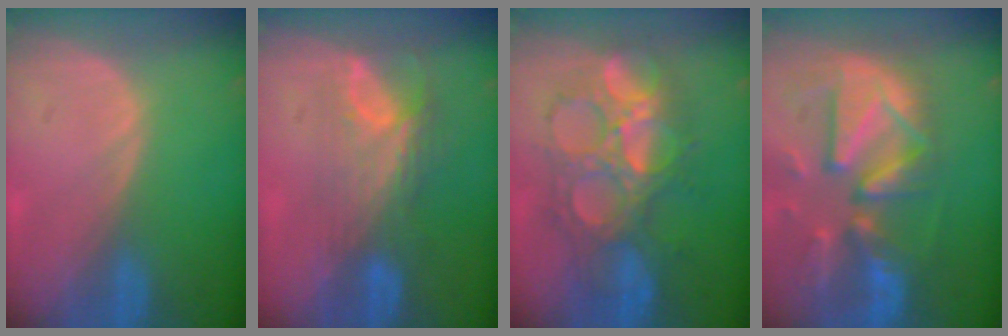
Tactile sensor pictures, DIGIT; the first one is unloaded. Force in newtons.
{"total": 7.9, "press": 6.6, "slide": 4.3}
{"total": 10.3, "press": 10.2, "slide": 0.6}
{"total": 12.8, "press": 11.1, "slide": 6.3}